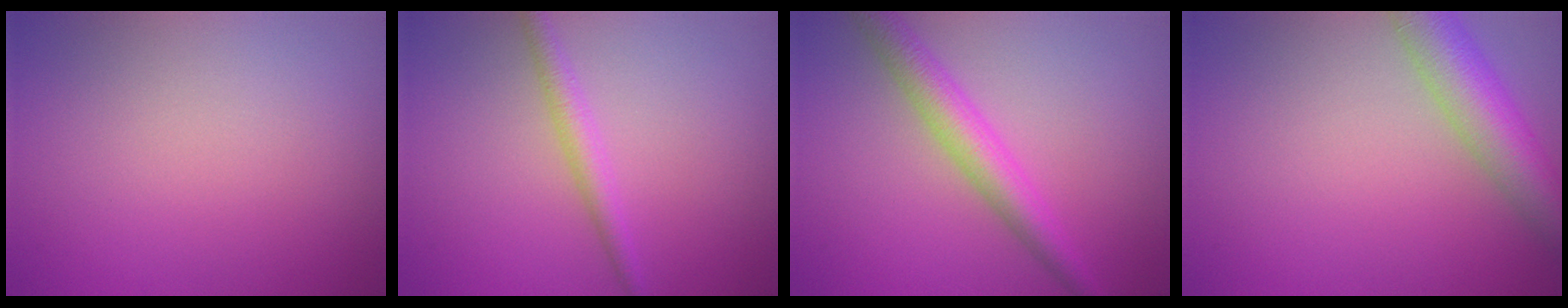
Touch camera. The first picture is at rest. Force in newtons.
{"total": 2.1, "press": 2.1, "slide": 0.1}
{"total": 4.1, "press": 4.1, "slide": 0.0}
{"total": 6.4, "press": 6.4, "slide": 0.3}